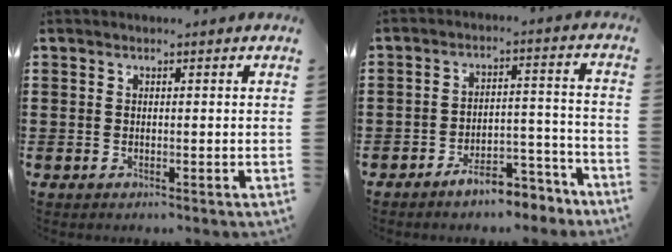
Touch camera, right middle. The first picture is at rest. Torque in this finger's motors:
{"motor_torque": [2.14, 0.00, 0.28, 0.09]}